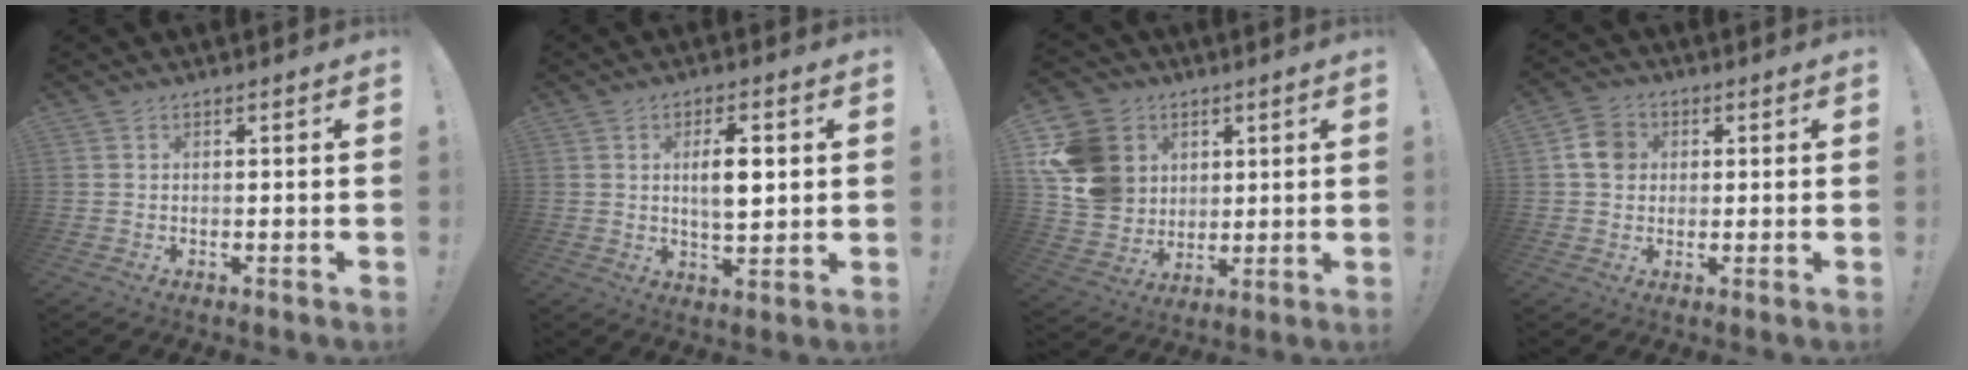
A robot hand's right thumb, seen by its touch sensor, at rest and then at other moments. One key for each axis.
{"total": 8.1, "fx": 1.6, "fy": 3.2, "fz": 7.3, "tx": -0.115, "ty": -0.006, "tz": 0.020}
{"total": 16.2, "fx": 4.3, "fy": 14.3, "fz": 6.2, "tx": -0.099, "ty": -0.014, "tz": 0.103}
{"total": 7.7, "fx": 1.6, "fy": 6.7, "fz": 3.5, "tx": -0.046, "ty": 0.010, "tz": 0.034}